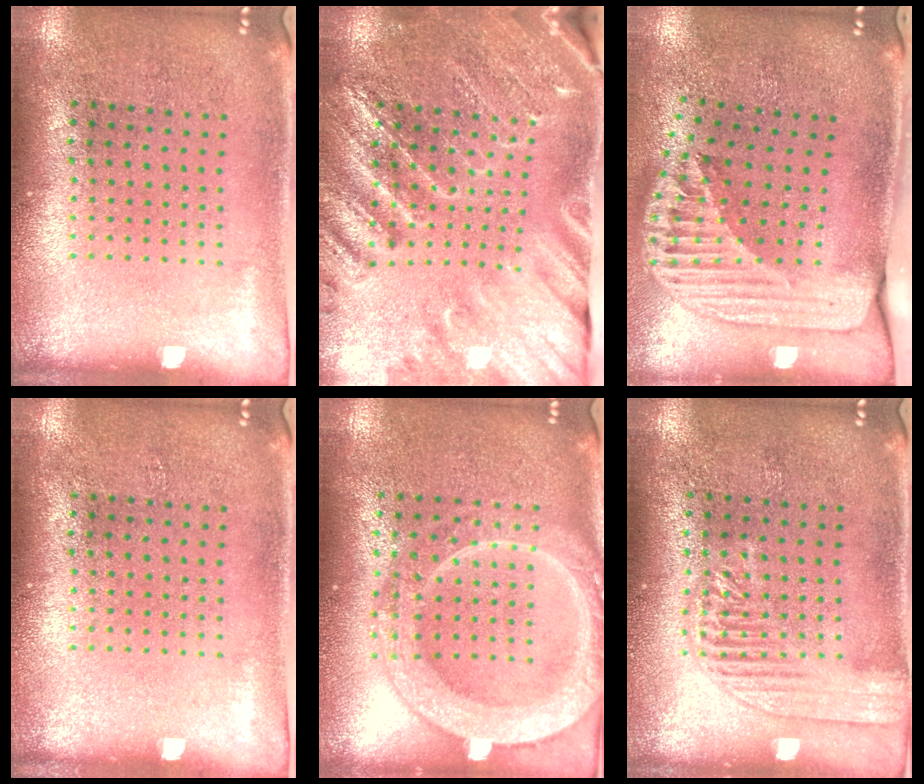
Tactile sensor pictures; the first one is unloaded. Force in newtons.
{"total": 3.1, "press": 3.0, "slide": 0.7}
{"total": 2.6, "press": 1.8, "slide": 1.9}
{"total": 0.0}
{"total": 4.0, "press": 4.0, "slide": 0.5}
{"total": 2.5, "press": 2.5, "slide": 0.3}